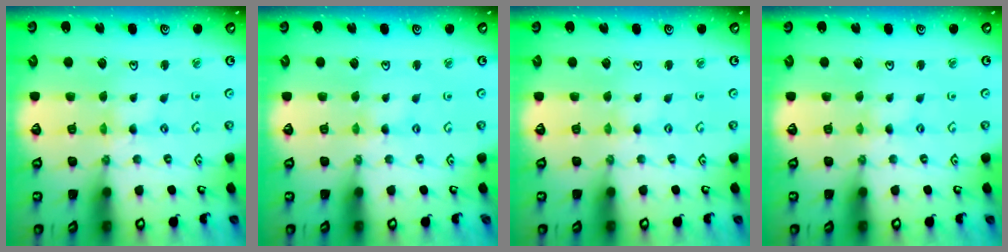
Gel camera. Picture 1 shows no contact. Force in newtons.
{"total": 0.0}
{"total": 0.0}
{"total": 0.7, "press": 0.7, "slide": 0.1}